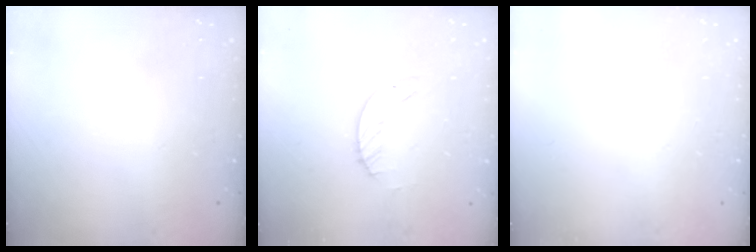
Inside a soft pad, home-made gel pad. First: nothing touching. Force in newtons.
{"total": 1.2, "press": 1.2, "slide": 0.2}
{"total": 0.0}